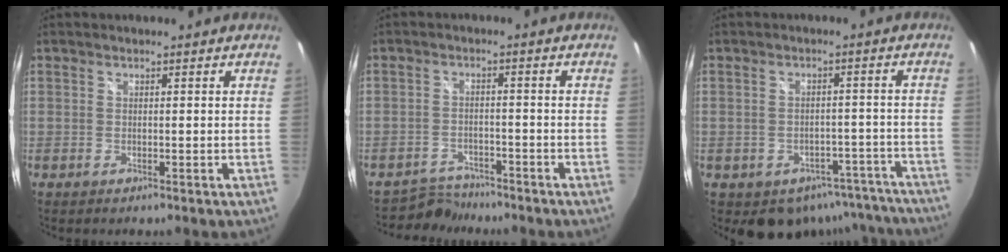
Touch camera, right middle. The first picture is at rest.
{"total": 4.7, "force": [-4.4, 1.7, -0.4], "torque": [-0.006, 0.004, -0.076]}
{"total": 11.8, "force": [-8.7, 7.3, 3.3], "torque": [-0.064, 0.015, -0.078]}